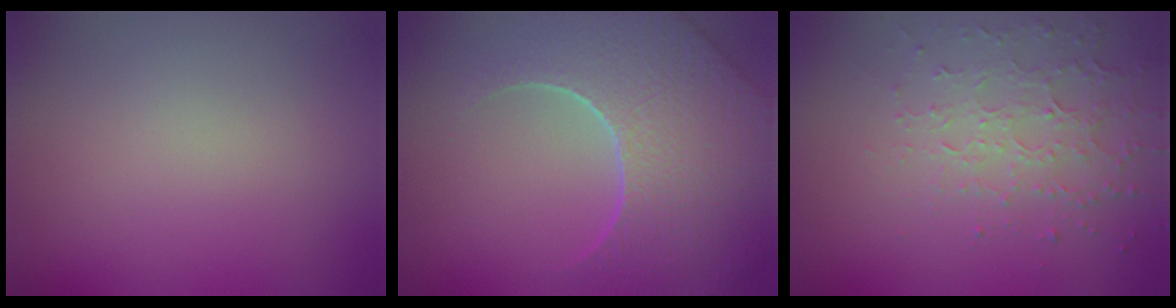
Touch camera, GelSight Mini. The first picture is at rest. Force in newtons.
{"total": 8.7, "press": 6.2, "slide": 6.2}
{"total": 3.6, "press": 3.3, "slide": 1.4}